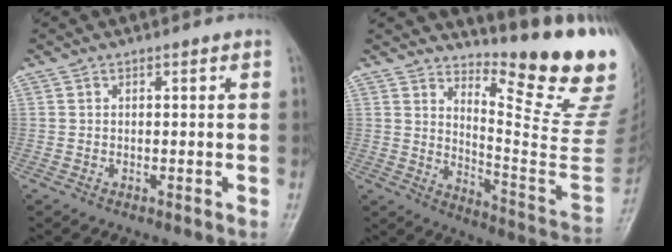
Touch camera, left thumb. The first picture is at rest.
{"total": 19.1, "force": [15.0, 2.5, 11.6], "torque": [-0.139, -0.163, 0.213]}